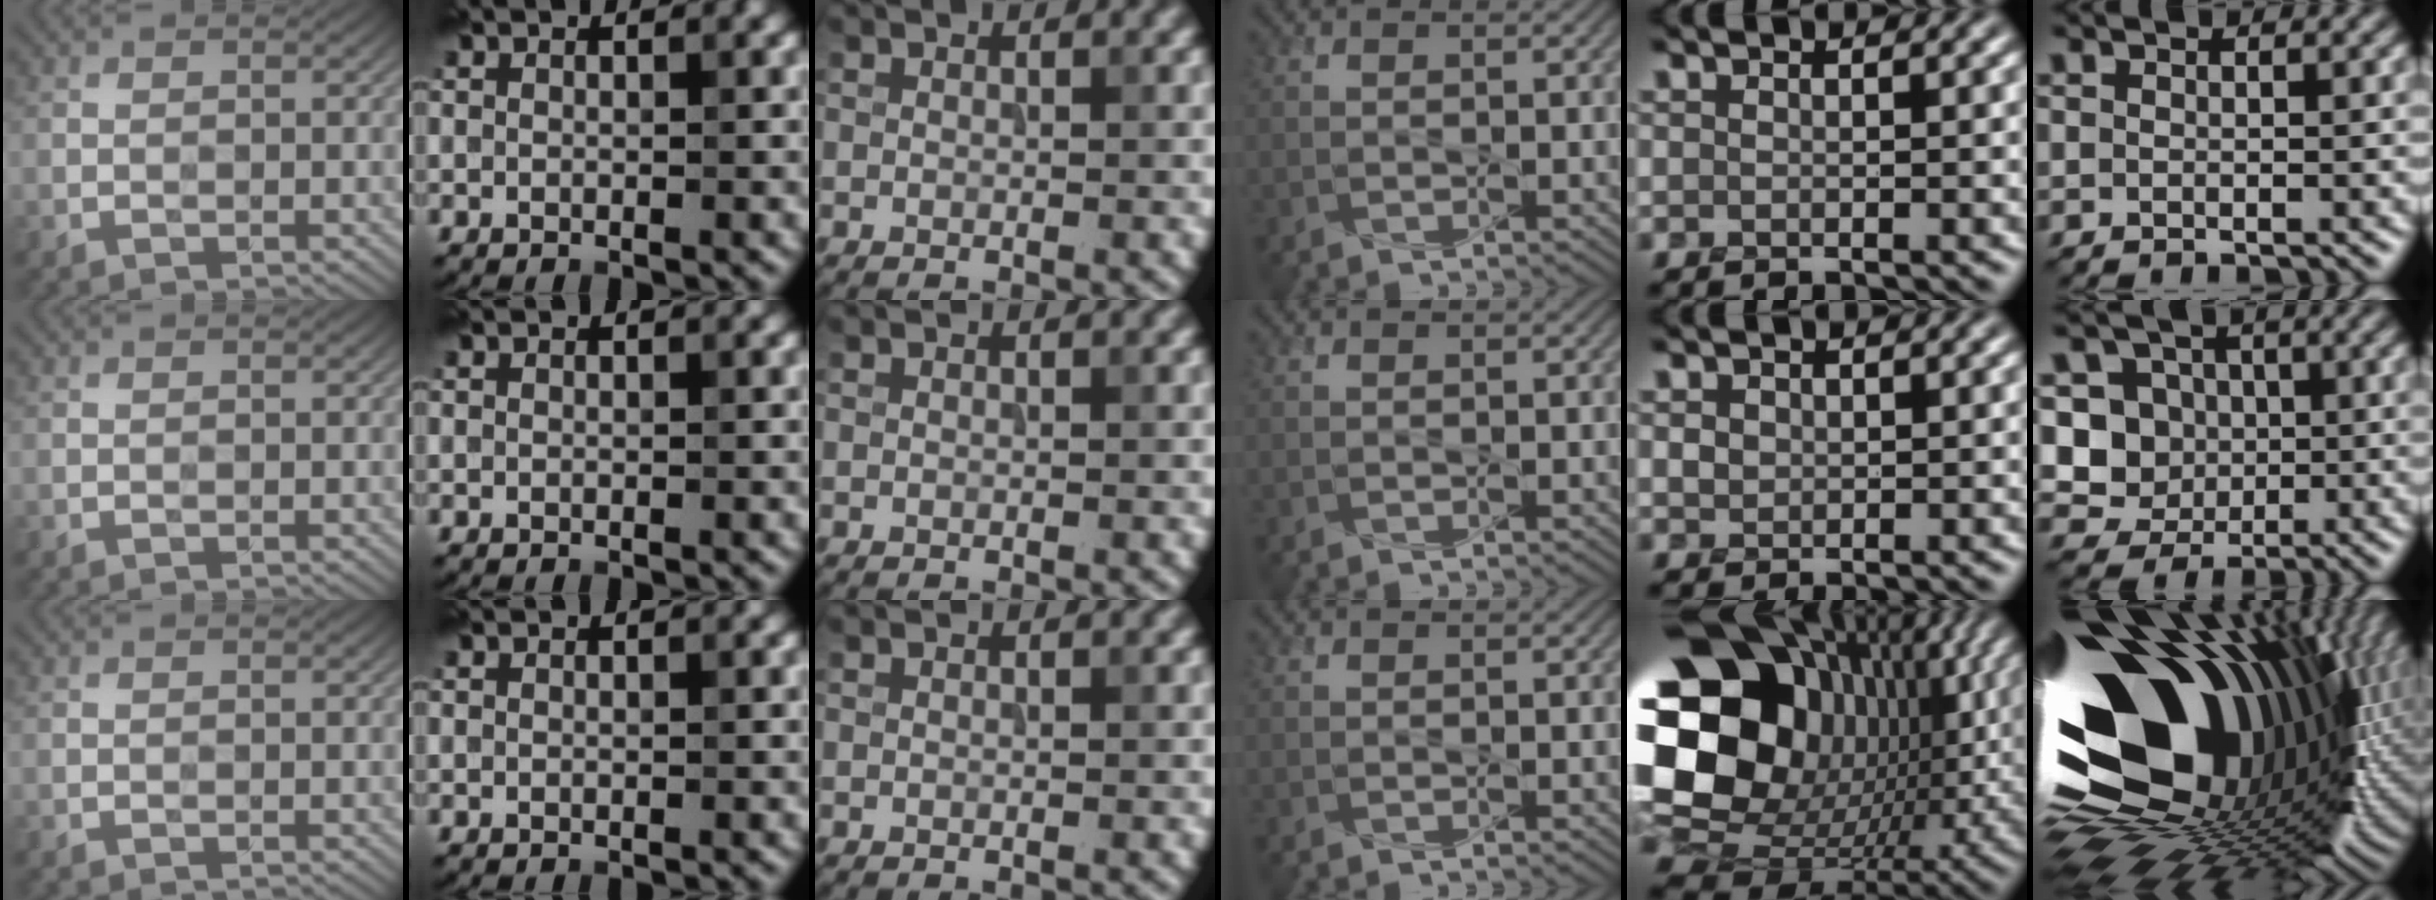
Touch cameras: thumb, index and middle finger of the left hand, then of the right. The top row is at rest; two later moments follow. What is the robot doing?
{"motion": "press", "object": "stapler"}